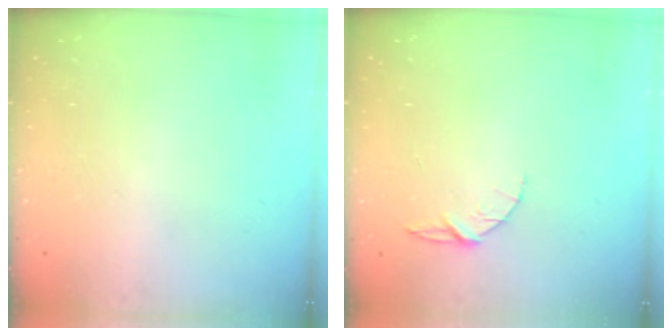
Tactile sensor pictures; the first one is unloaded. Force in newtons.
{"total": 5.1, "press": 5.1, "slide": 0.4}